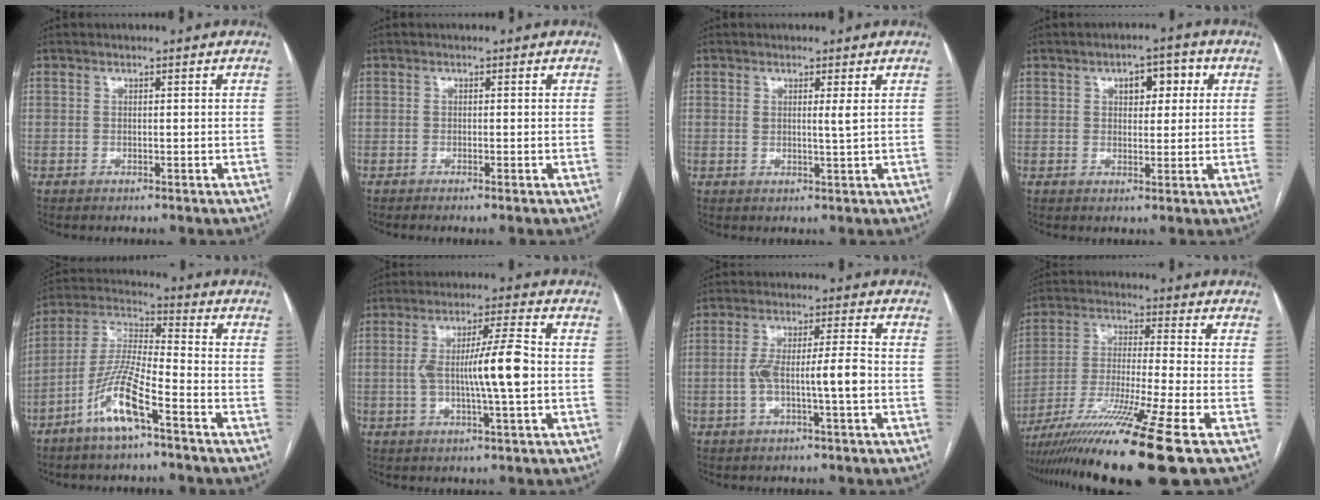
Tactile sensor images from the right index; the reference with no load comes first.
{"total": 0.7, "force": [-0.5, -0.2, 0.4], "torque": [-0.010, 0.000, -0.009]}
{"total": 1.7, "force": [0.6, -0.3, 1.6], "torque": [-0.028, -0.005, 0.009]}
{"total": 5.1, "force": [1.8, 2.7, 4.0], "torque": [-0.053, 0.018, 0.026]}
{"total": 11.2, "force": [-6.2, 1.5, 9.3], "torque": [-0.199, -0.003, -0.122]}
{"total": 9.6, "force": [-0.6, 0.5, 9.6], "torque": [-0.167, 0.010, -0.015]}
{"total": 7.6, "force": [-1.6, 0.5, 7.4], "torque": [-0.144, 0.018, -0.027]}
{"total": 17.2, "force": [-11.6, -2.1, 12.6], "torque": [-0.224, -0.043, -0.206]}